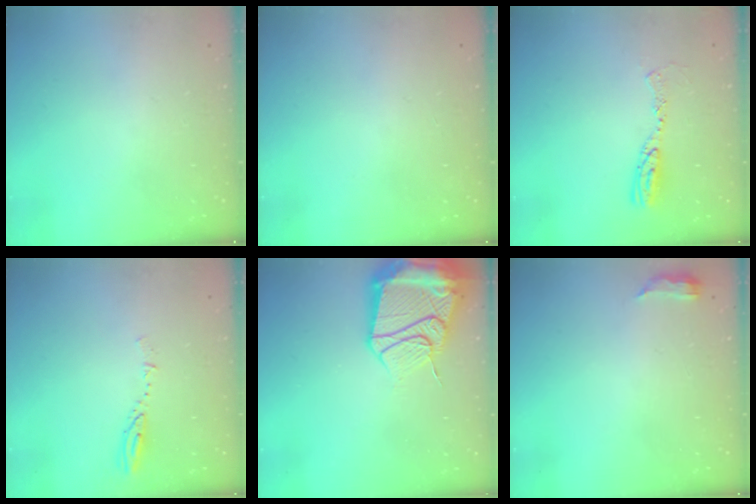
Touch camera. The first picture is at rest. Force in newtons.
{"total": 0.0}
{"total": 9.5, "press": 9.5, "slide": 0.9}
{"total": 3.9, "press": 3.9, "slide": 0.3}
{"total": 20.6, "press": 20.5, "slide": 2.3}
{"total": 5.1, "press": 4.8, "slide": 1.7}